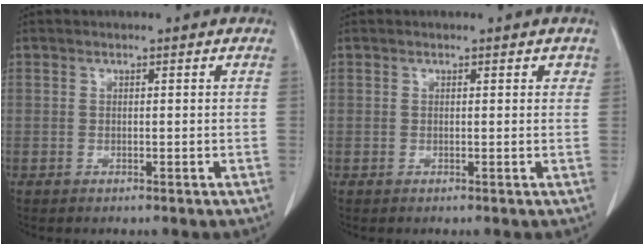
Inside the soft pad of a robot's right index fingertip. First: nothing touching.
{"total": 1.2, "force": [0.7, 0.6, 0.8], "torque": [-0.004, 0.001, 0.005]}